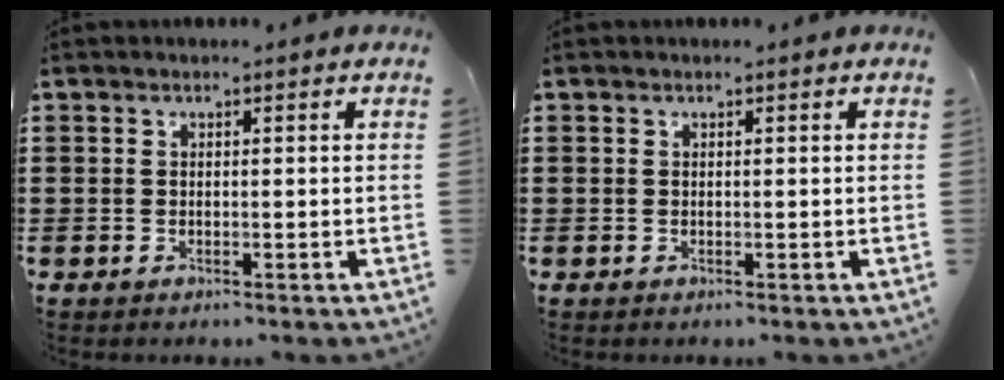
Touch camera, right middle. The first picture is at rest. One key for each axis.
{"total": 0.0}